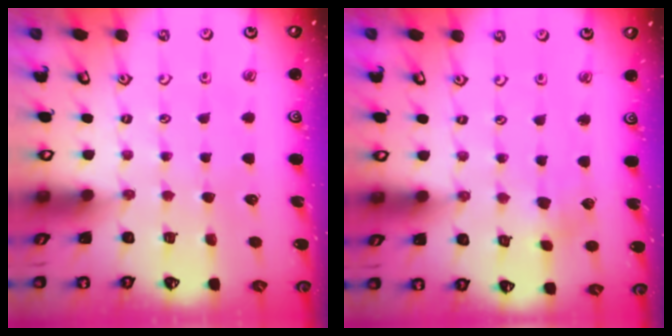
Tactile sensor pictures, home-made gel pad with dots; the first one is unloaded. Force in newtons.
{"total": 2.5, "press": 2.5, "slide": 0.4}